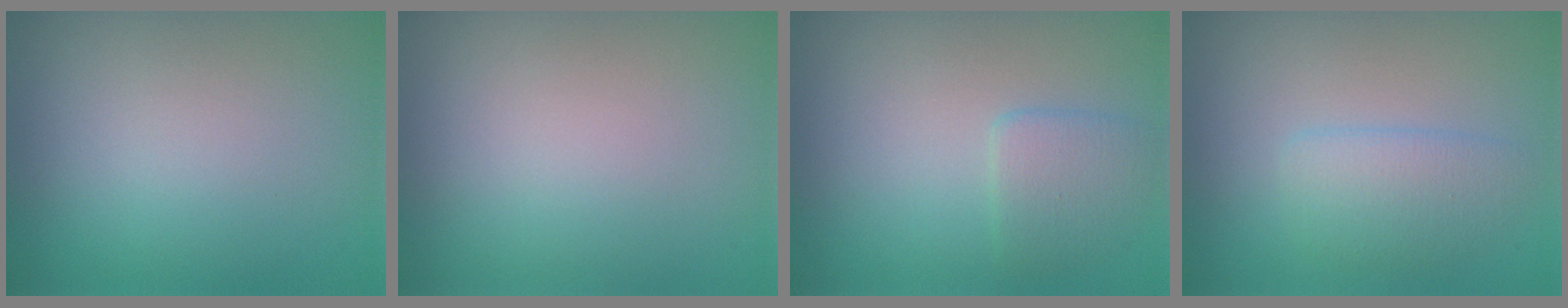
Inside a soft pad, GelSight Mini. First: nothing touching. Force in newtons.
{"total": 0.0}
{"total": 2.0, "press": 2.0, "slide": 0.1}
{"total": 2.4, "press": 2.4, "slide": 0.1}